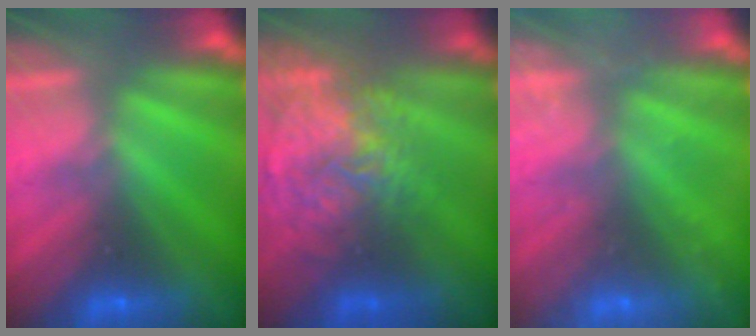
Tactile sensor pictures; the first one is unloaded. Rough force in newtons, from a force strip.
{"total": 13.2}
{"total": 2.6}